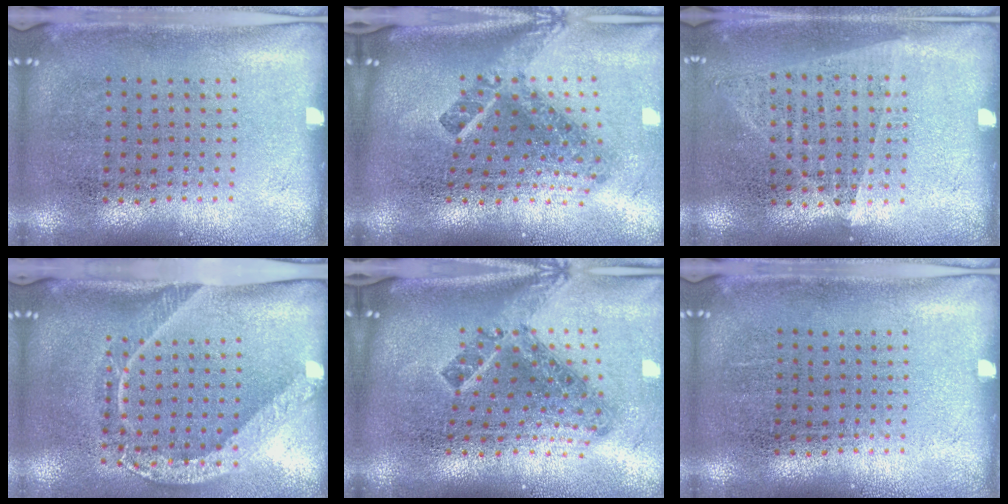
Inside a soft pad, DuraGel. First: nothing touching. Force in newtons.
{"total": 2.7, "press": 1.6, "slide": 2.1}
{"total": 1.0, "press": 0.9, "slide": 0.4}
{"total": 2.0, "press": 1.4, "slide": 1.4}
{"total": 2.0, "press": 1.4, "slide": 1.4}
{"total": 0.0}